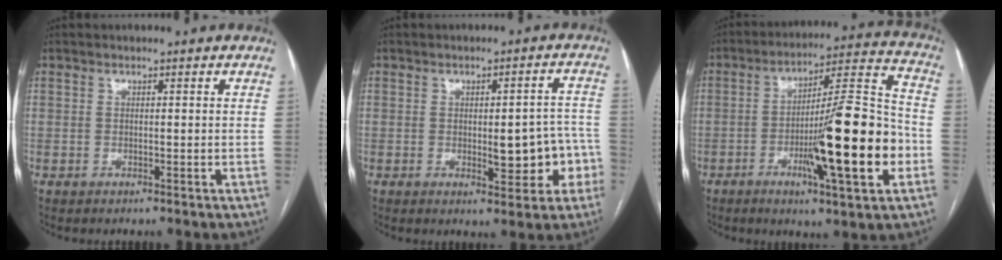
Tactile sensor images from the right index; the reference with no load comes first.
{"total": 7.8, "force": [-2.0, 3.0, 6.9], "torque": [-0.076, 0.022, -0.014]}
{"total": 19.1, "force": [-5.1, 1.3, 18.4], "torque": [-0.295, -0.003, -0.076]}